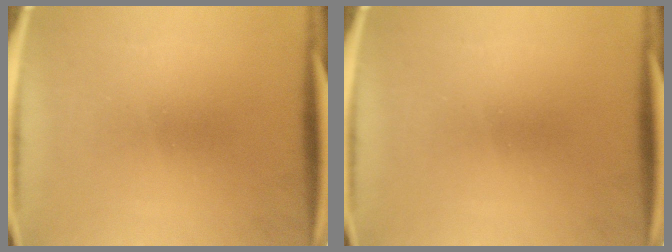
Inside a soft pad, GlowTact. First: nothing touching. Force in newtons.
{"total": 0.0}